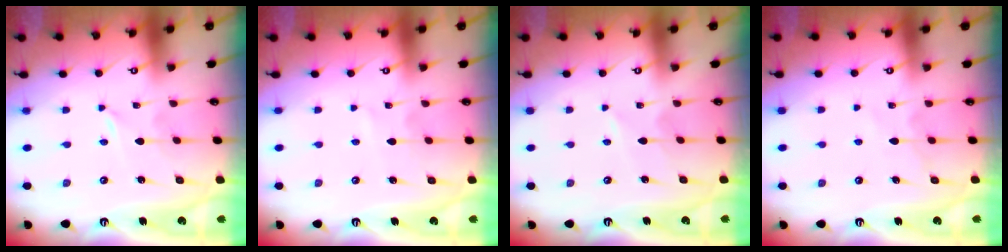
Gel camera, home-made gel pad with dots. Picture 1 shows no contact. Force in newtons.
{"total": 2.4, "press": 2.4, "slide": 0.3}
{"total": 2.2, "press": 2.2, "slide": 0.3}
{"total": 5.3, "press": 5.2, "slide": 0.7}